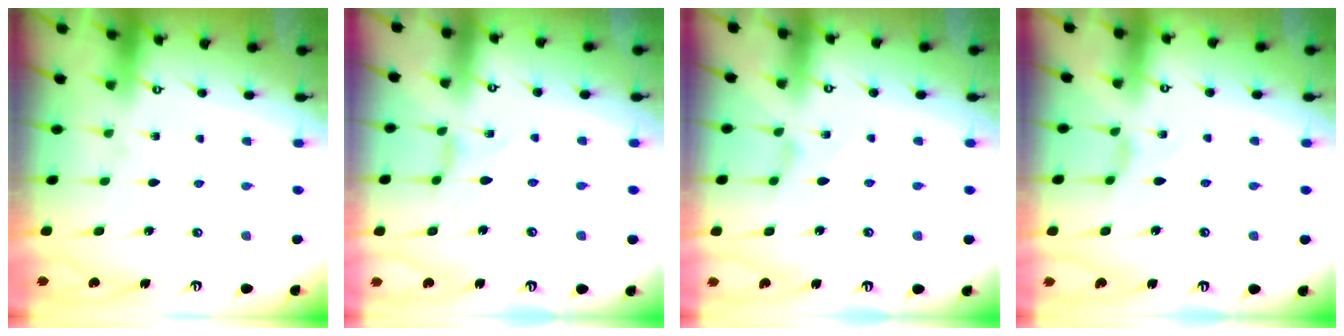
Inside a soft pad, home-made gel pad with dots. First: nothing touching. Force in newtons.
{"total": 1.6, "press": 1.5, "slide": 0.4}
{"total": 1.8, "press": 1.7, "slide": 0.4}
{"total": 1.7, "press": 1.6, "slide": 0.4}